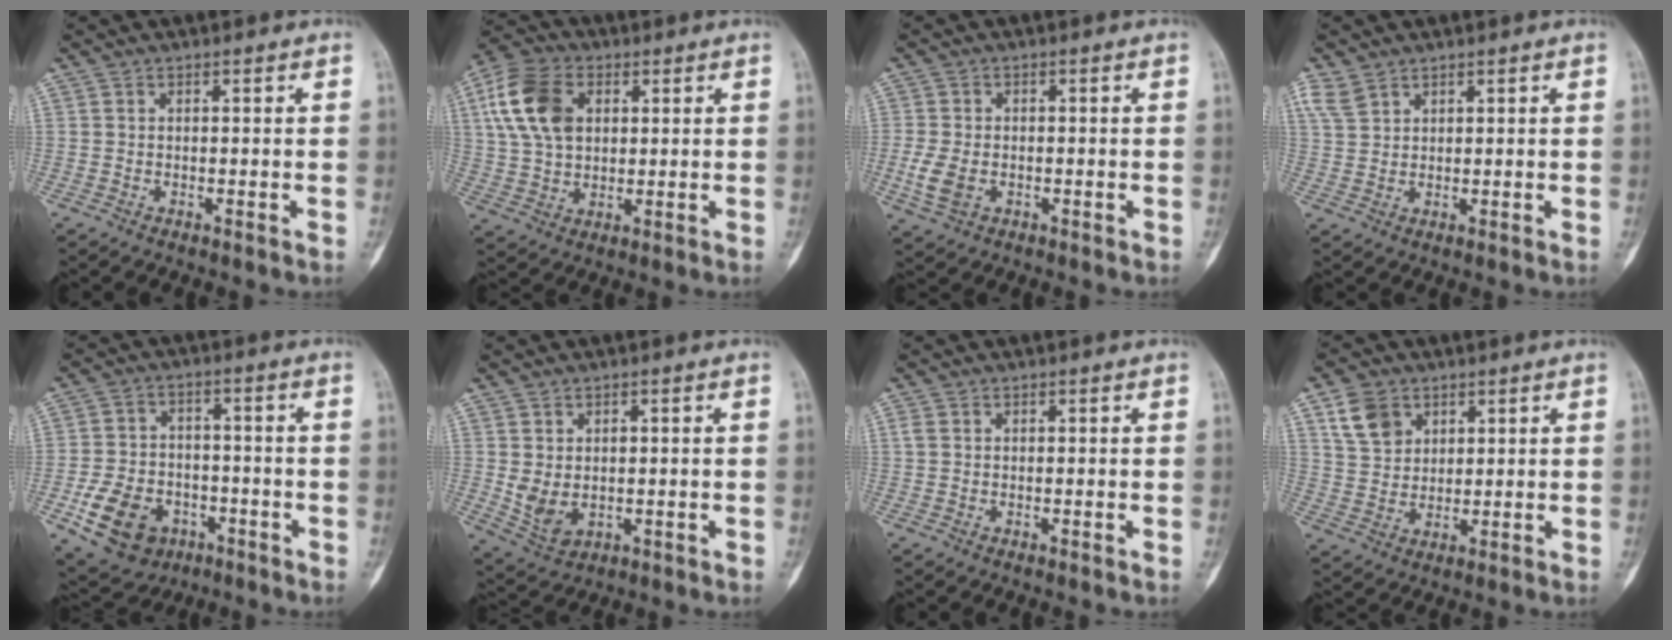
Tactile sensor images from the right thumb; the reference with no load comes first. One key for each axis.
{"total": 13.7, "fx": 3.8, "fy": 9.4, "fz": 9.3, "tx": -0.172, "ty": 0.007, "tz": 0.070}
{"total": 5.5, "fx": -1.3, "fy": 3.8, "fz": 3.7, "tx": -0.082, "ty": -0.001, "tz": -0.022}
{"total": 3.6, "fx": 2.6, "fy": 2.2, "fz": 1.3, "tx": -0.024, "ty": -0.004, "tz": 0.061}
{"total": 13.4, "fx": -5.5, "fy": 9.9, "fz": 7.1, "tx": -0.113, "ty": 0.027, "tz": -0.081}
{"total": 6.1, "fx": 0.1, "fy": 4.4, "fz": 4.3, "tx": -0.065, "ty": -0.006, "tz": 0.020}
{"total": 1.0, "fx": 0.2, "fy": 0.7, "fz": 0.6, "tx": -0.015, "ty": 0.005, "tz": 0.005}
{"total": 7.6, "fx": 3.8, "fy": 5.7, "fz": 3.3, "tx": -0.043, "ty": -0.012, "tz": 0.077}